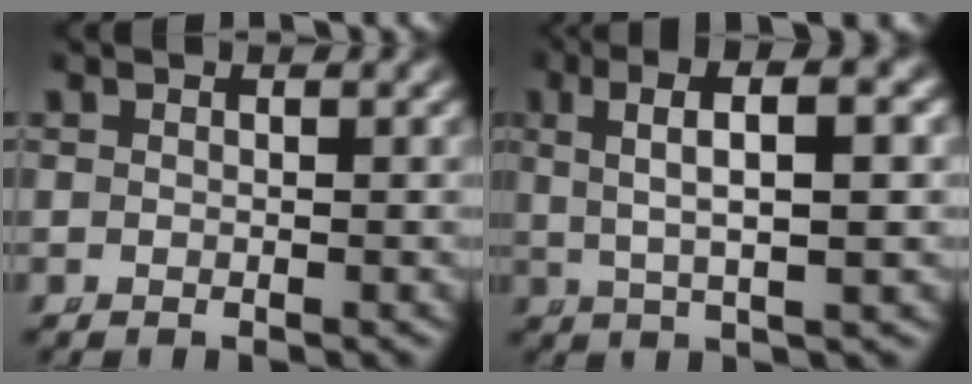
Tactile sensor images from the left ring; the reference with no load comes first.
{"total": 5.9, "force": [2.7, 0.9, 5.1], "torque": [-0.079, 0.020, 0.043]}